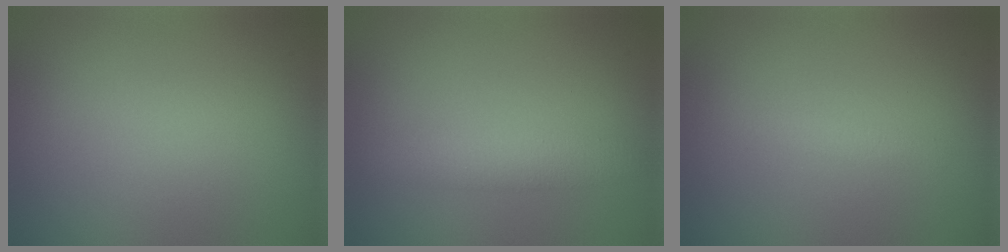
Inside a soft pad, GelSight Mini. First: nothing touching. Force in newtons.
{"total": 2.4, "press": 2.4, "slide": 0.1}
{"total": 0.9, "press": 0.9, "slide": 0.0}